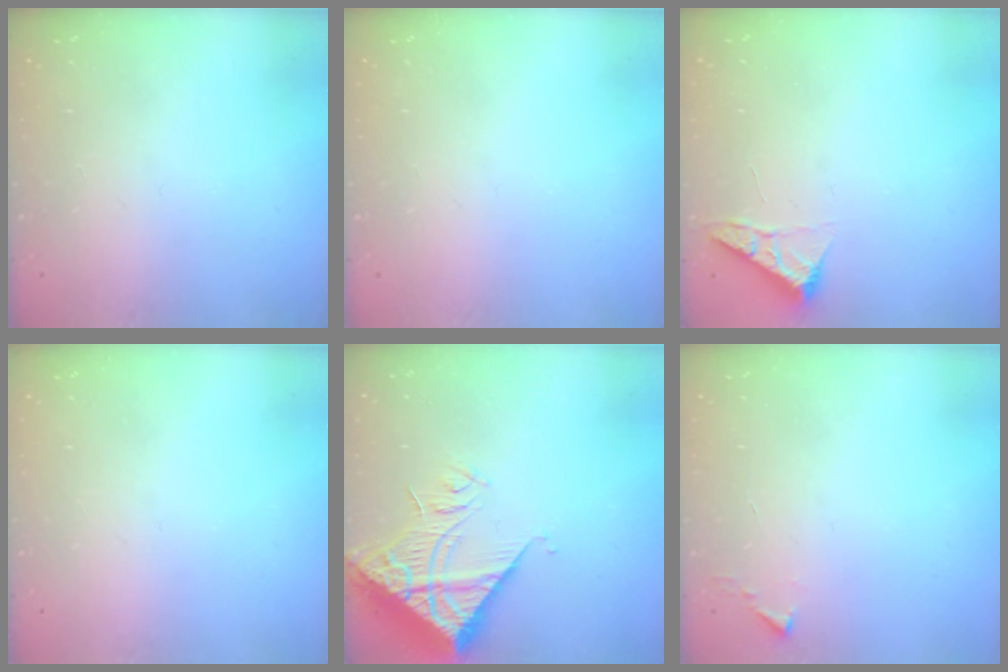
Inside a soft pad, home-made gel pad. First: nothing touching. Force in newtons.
{"total": 0.0}
{"total": 4.0, "press": 4.0, "slide": 0.5}
{"total": 0.0}
{"total": 15.4, "press": 15.2, "slide": 1.8}
{"total": 1.1, "press": 1.1, "slide": 0.1}